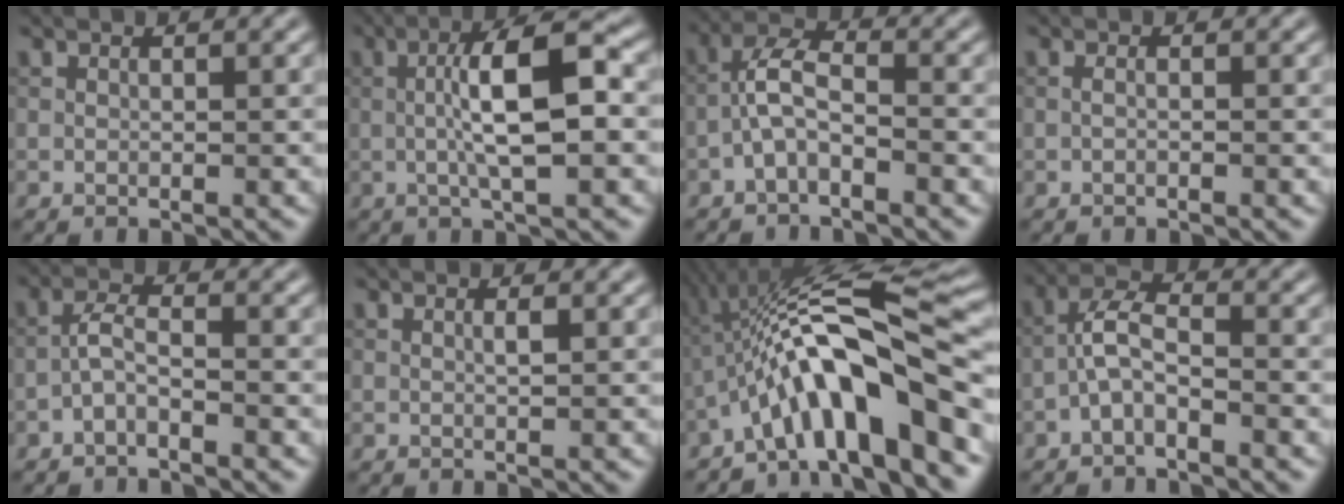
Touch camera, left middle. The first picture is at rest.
{"total": 7.4, "force": [-0.1, 1.6, 7.2], "torque": [-0.120, 0.016, -0.010]}
{"total": 3.2, "force": [-1.6, 1.1, 2.6], "torque": [-0.055, 0.014, -0.041]}
{"total": 0.6, "force": [-0.3, 0.1, 0.5], "torque": [-0.012, -0.001, -0.008]}
{"total": 2.0, "force": [-1.3, 0.4, 1.4], "torque": [-0.031, 0.008, -0.033]}
{"total": 0.6, "force": [0.1, 0.0, 0.6], "torque": [-0.012, 0.002, 0.002]}
{"total": 11.5, "force": [-4.0, 2.6, 10.5], "torque": [-0.155, 0.026, -0.071]}
{"total": 3.0, "force": [-1.7, 1.0, 2.2], "torque": [-0.049, 0.013, -0.041]}